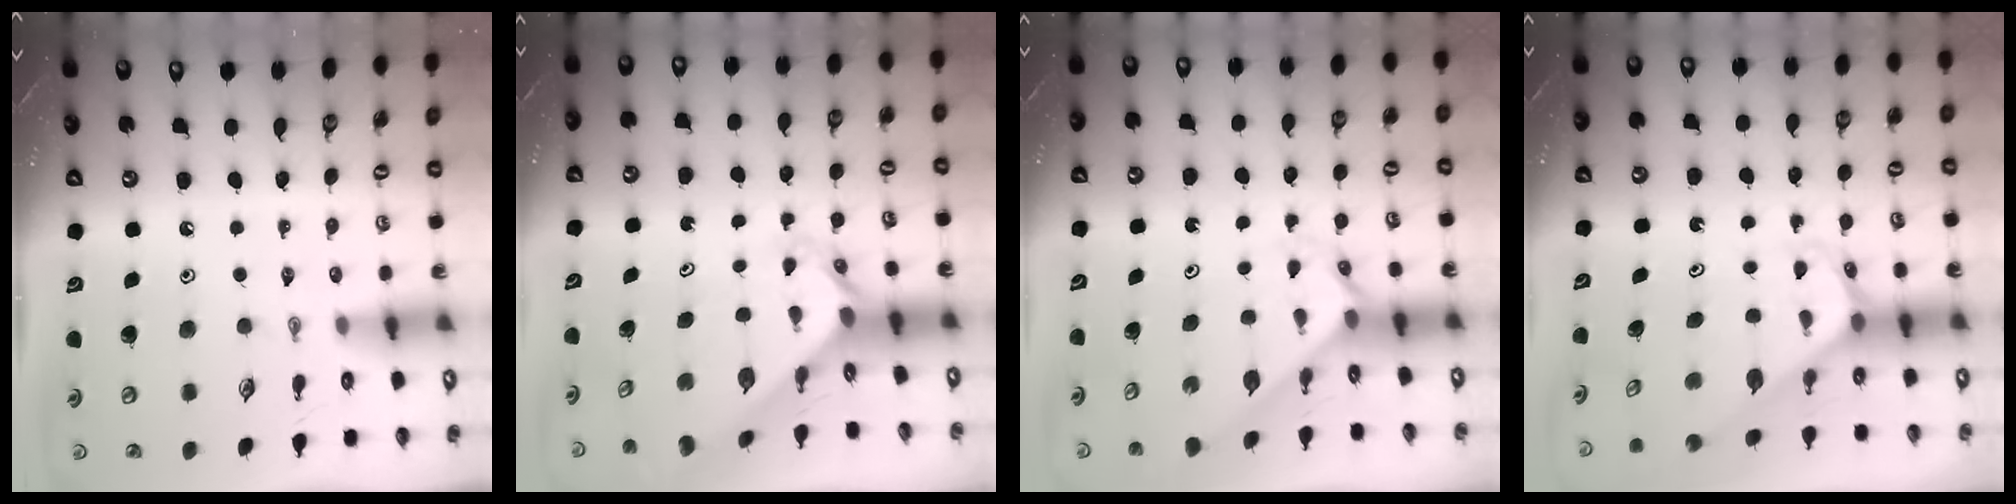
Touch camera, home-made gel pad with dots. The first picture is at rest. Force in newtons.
{"total": 2.4, "press": 2.4, "slide": 0.1}
{"total": 2.3, "press": 2.3, "slide": 0.1}
{"total": 2.4, "press": 2.4, "slide": 0.1}